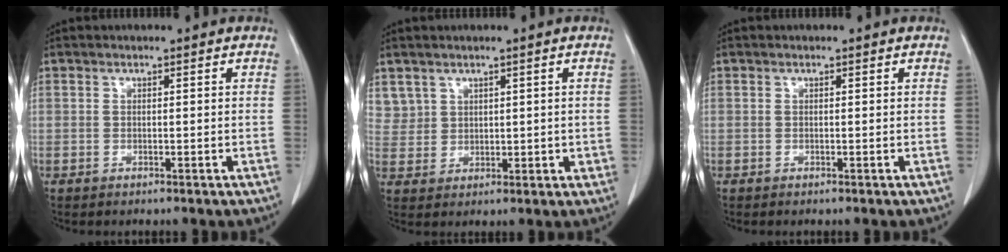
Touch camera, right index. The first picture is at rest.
{"total": 4.7, "force": [2.7, 3.8, 0.4], "torque": [-0.006, 0.008, 0.066]}
{"total": 0.0}